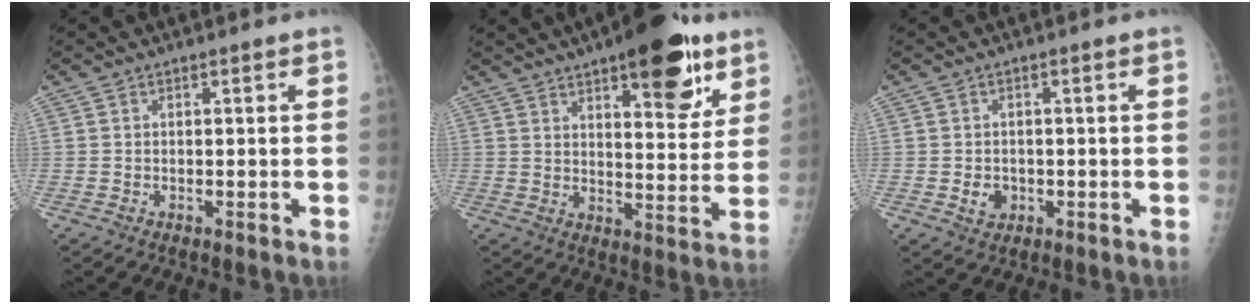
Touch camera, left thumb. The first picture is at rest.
{"total": 17.5, "force": [10.0, 6.4, 12.8], "torque": [-0.136, -0.044, 0.140]}
{"total": 3.1, "force": [-0.7, 2.6, 1.5], "torque": [-0.014, 0.002, -0.003]}